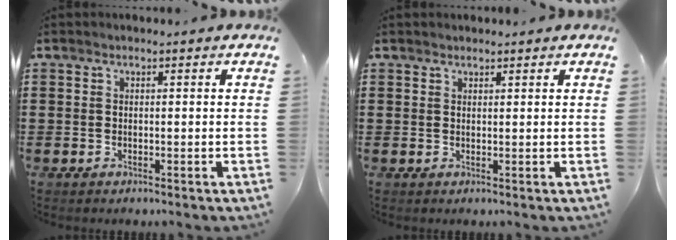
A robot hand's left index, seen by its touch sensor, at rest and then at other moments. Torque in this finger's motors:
{"motor_torque": [2.14, 0.00, -0.32, -0.02]}